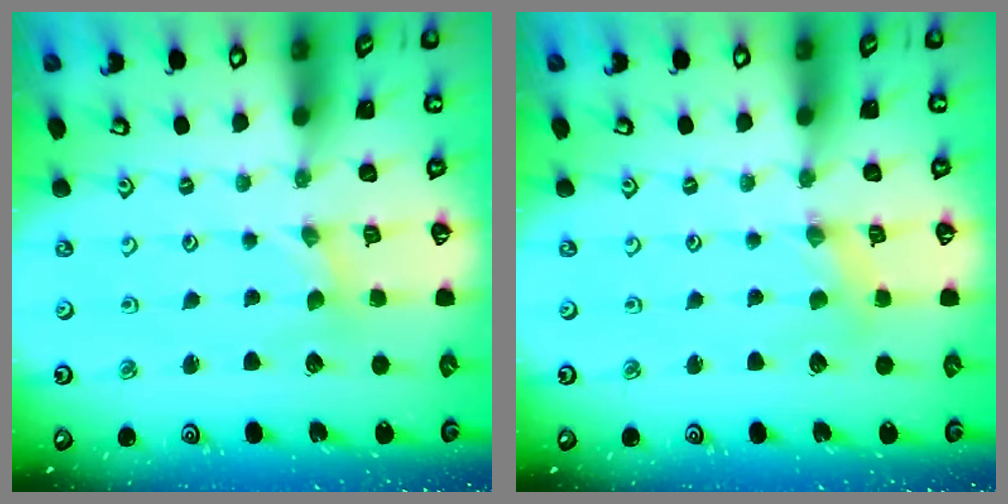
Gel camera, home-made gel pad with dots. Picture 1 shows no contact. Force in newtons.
{"total": 1.3, "press": 1.2, "slide": 0.3}